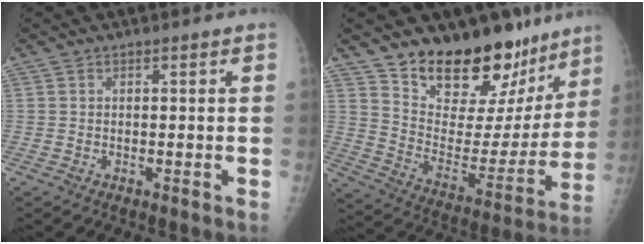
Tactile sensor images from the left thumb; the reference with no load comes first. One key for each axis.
{"total": 22.4, "fx": 17.0, "fy": 10.9, "fz": 9.8, "tx": -0.096, "ty": -0.113, "tz": 0.262}